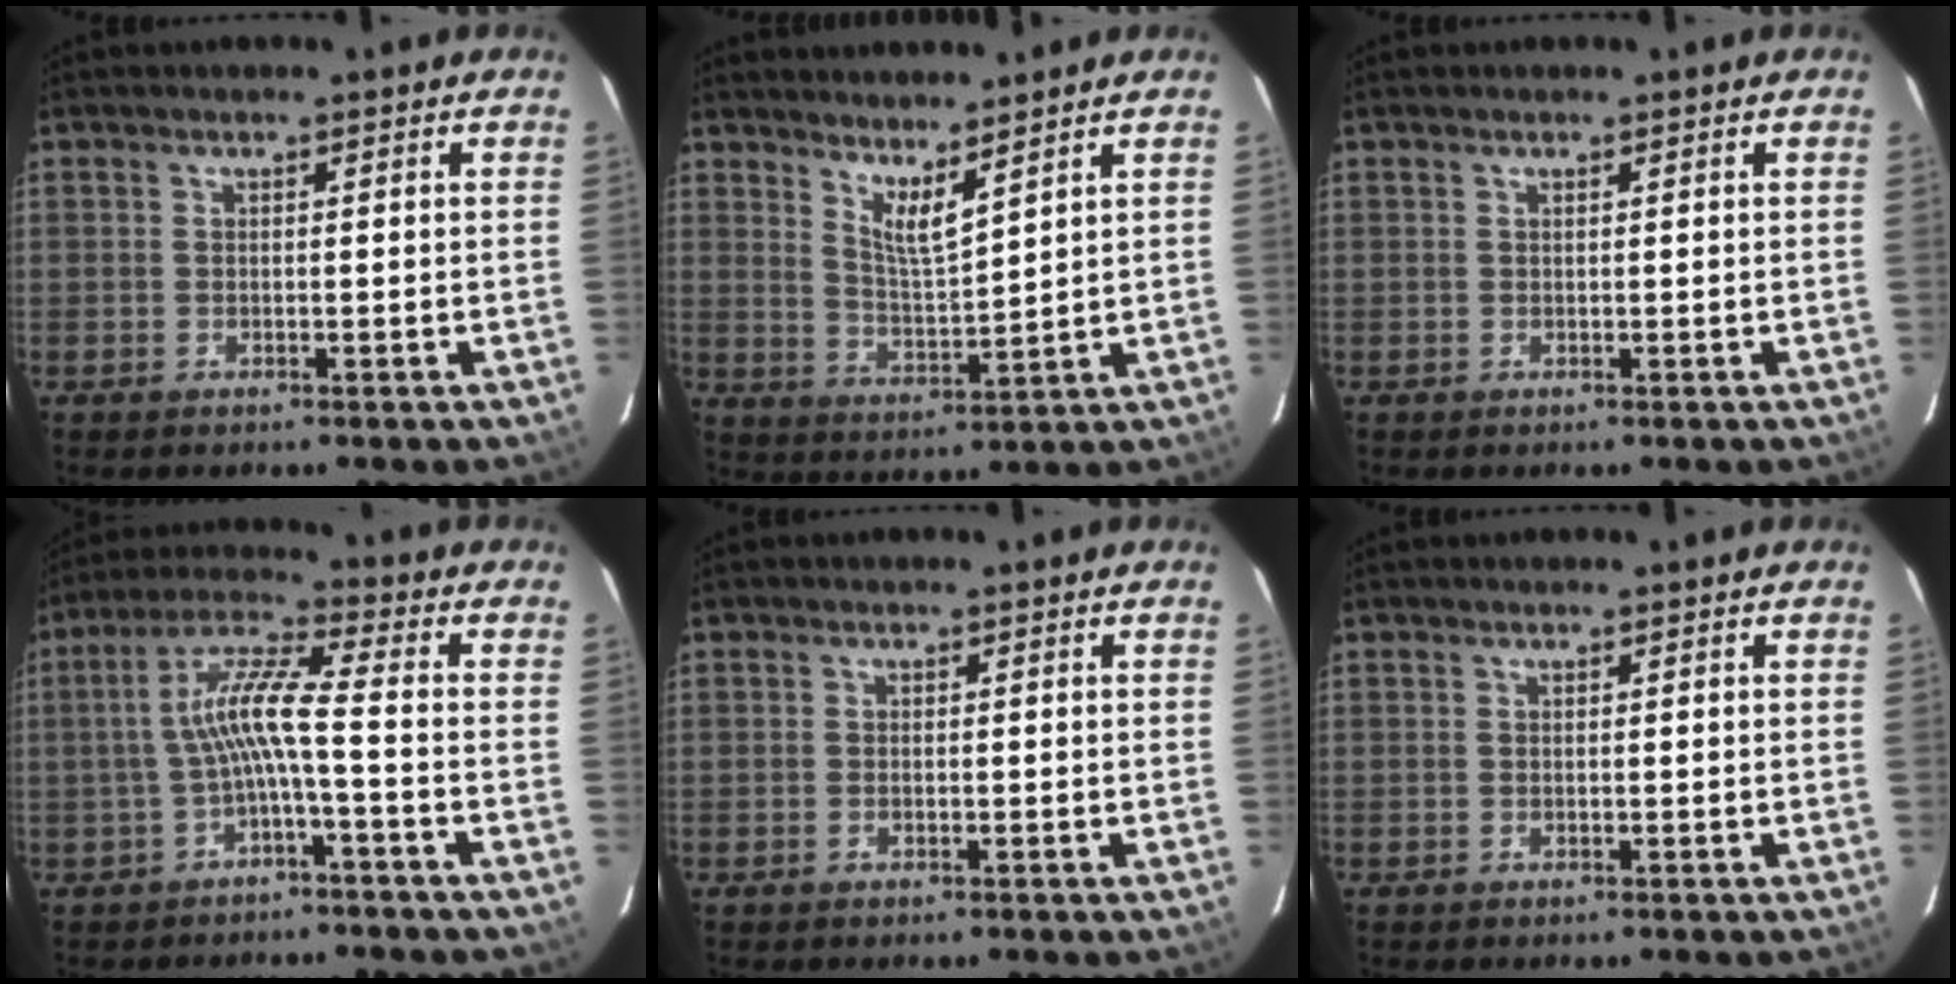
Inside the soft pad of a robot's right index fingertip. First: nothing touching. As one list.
[{"total": 5.8, "force": [4.7, 0.5, 3.5], "torque": [-0.062, -0.012, 0.083]}, {"total": 0.0}, {"total": 7.6, "force": [-2.1, -0.1, 7.3], "torque": [-0.164, 0.016, -0.037]}, {"total": 0.7, "force": [-0.3, 0.4, 0.4], "torque": [-0.007, 0.000, -0.005]}, {"total": 0.0}]